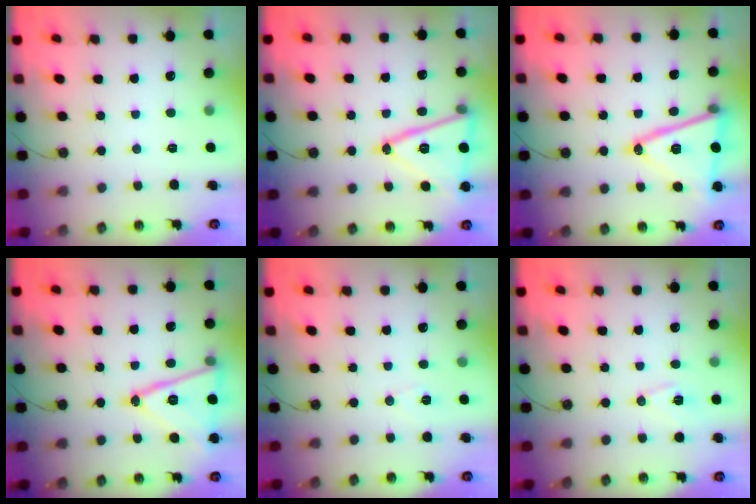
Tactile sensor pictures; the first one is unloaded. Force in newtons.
{"total": 17.5, "press": 17.1, "slide": 3.3}
{"total": 18.5, "press": 18.2, "slide": 3.5}
{"total": 16.5, "press": 16.2, "slide": 3.3}
{"total": 5.4, "press": 4.0, "slide": 3.6}
{"total": 7.4, "press": 6.7, "slide": 3.2}